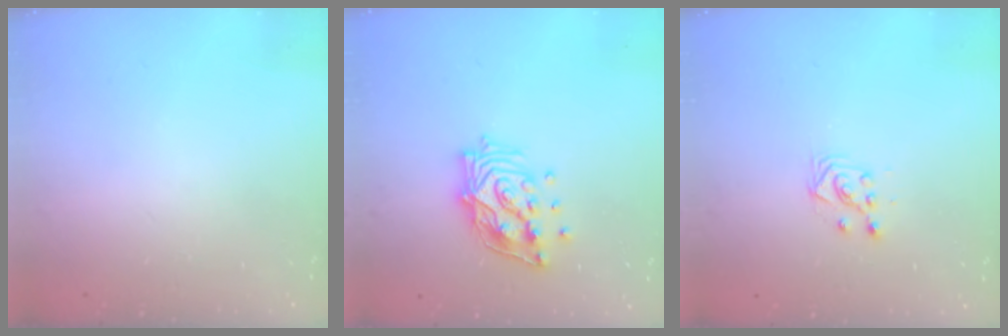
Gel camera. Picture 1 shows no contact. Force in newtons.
{"total": 17.2, "press": 17.0, "slide": 2.7}
{"total": 3.2, "press": 3.1, "slide": 0.9}